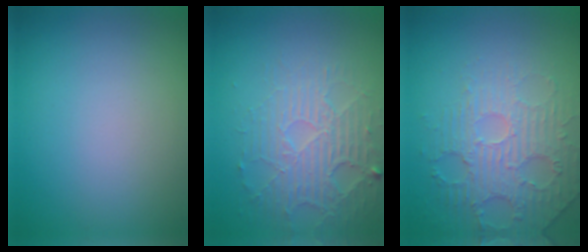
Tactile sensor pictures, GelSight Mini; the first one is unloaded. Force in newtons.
{"total": 3.8, "press": 3.4, "slide": 1.7}
{"total": 4.6, "press": 3.6, "slide": 3.0}